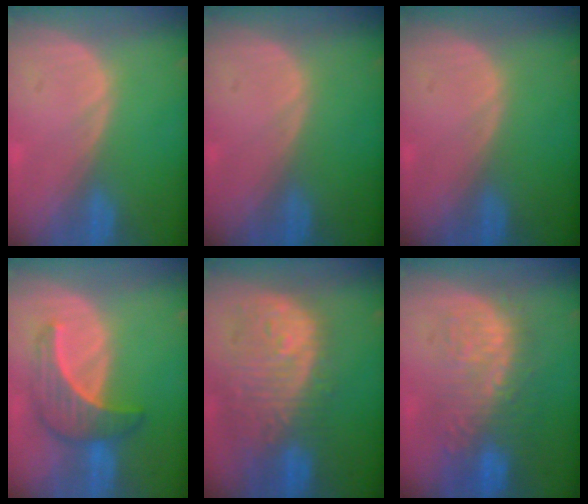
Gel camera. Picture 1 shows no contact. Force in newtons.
{"total": 0.0}
{"total": 0.0}
{"total": 6.6, "press": 6.5, "slide": 0.9}
{"total": 12.2, "press": 10.9, "slide": 5.5}
{"total": 10.8, "press": 9.7, "slide": 4.9}